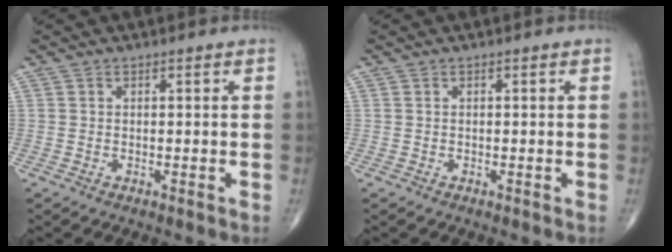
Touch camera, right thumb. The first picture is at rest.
{"total": 0.0}